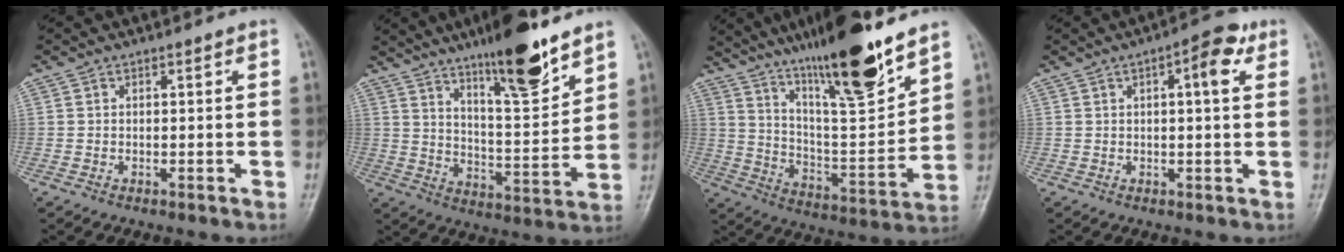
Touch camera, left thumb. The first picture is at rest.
{"total": 15.3, "force": [10.8, 3.2, 10.4], "torque": [-0.144, -0.071, 0.180]}
{"total": 21.0, "force": [15.4, 2.9, 14.1], "torque": [-0.202, -0.084, 0.265]}
{"total": 6.1, "force": [2.3, 1.9, 5.3], "torque": [-0.066, 0.006, 0.025]}